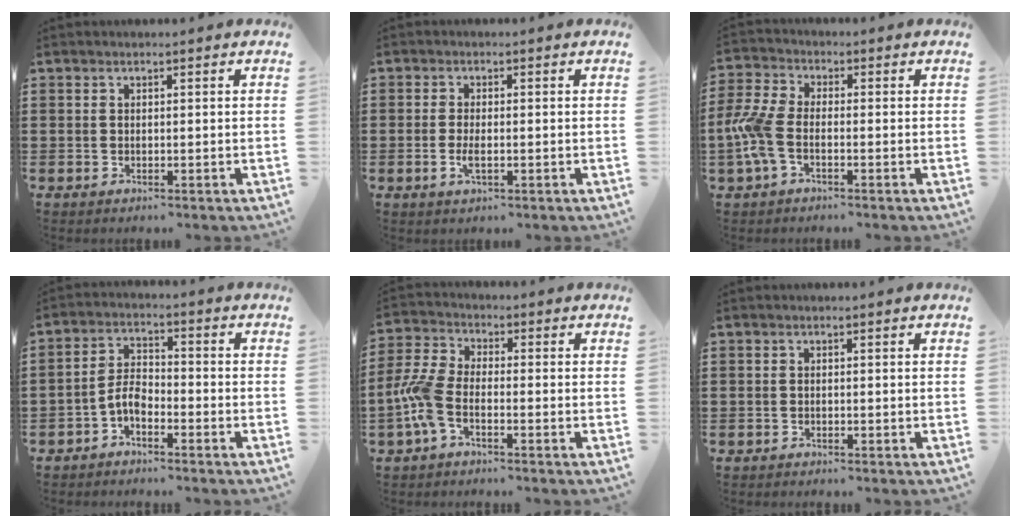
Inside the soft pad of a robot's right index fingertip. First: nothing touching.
{"total": 2.4, "force": [-0.5, 0.8, 2.2], "torque": [-0.047, -0.003, -0.010]}
{"total": 6.1, "force": [-2.1, 2.9, 5.0], "torque": [-0.135, -0.009, -0.048]}
{"total": 4.2, "force": [-2.5, 1.9, 2.8], "torque": [-0.073, 0.004, -0.056]}
{"total": 6.0, "force": [-2.9, 2.6, 4.6], "torque": [-0.130, -0.010, -0.064]}
{"total": 0.5, "force": [-0.5, 0.1, 0.0], "torque": [0.000, 0.000, -0.012]}